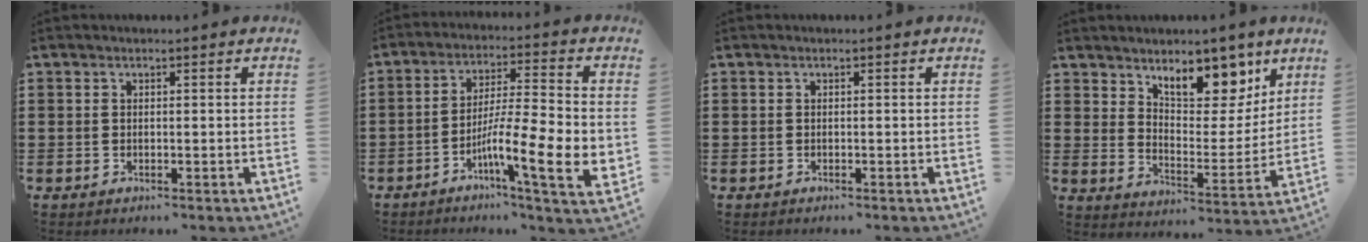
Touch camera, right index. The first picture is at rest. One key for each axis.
{"total": 11.9, "fx": -3.6, "fy": 2.0, "fz": 11.1, "tx": -0.201, "ty": -0.016, "tz": -0.067}
{"total": 0.0}
{"total": 11.0, "fx": 8.5, "fy": 4.7, "fz": 5.3, "tx": -0.089, "ty": -0.047, "tz": 0.151}